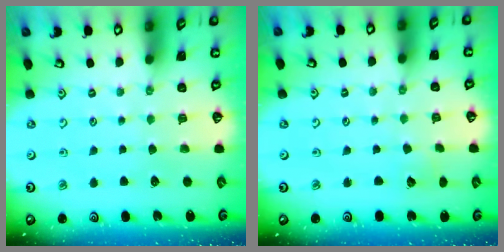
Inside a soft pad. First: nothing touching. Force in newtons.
{"total": 3.4, "press": 3.3, "slide": 0.4}